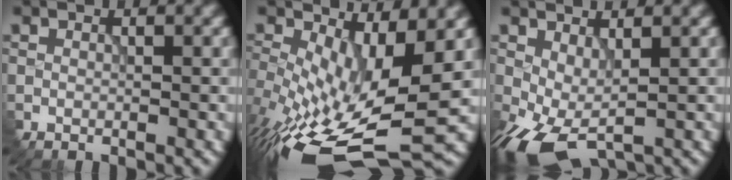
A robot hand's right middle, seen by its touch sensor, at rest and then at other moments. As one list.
[{"total": 11.0, "force": [-2.2, 4.7, 9.7], "torque": [-0.192, -0.035, -0.026]}, {"total": 5.4, "force": [-1.5, 2.7, 4.4], "torque": [-0.109, -0.005, -0.027]}]